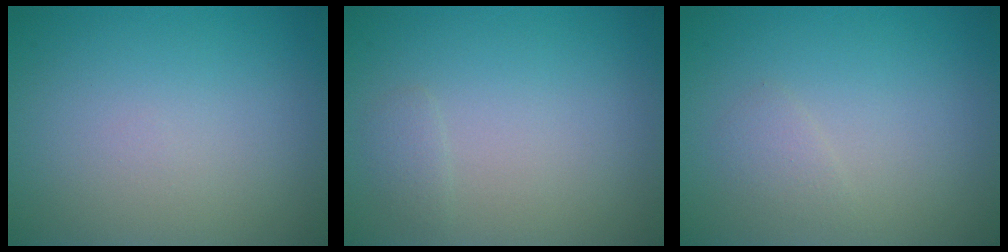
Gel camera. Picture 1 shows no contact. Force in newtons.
{"total": 0.8, "press": 0.8, "slide": 0.1}
{"total": 1.0, "press": 1.0, "slide": 0.0}